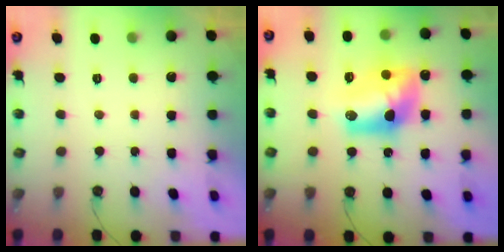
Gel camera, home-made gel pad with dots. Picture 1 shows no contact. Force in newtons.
{"total": 13.2, "press": 13.2, "slide": 0.8}